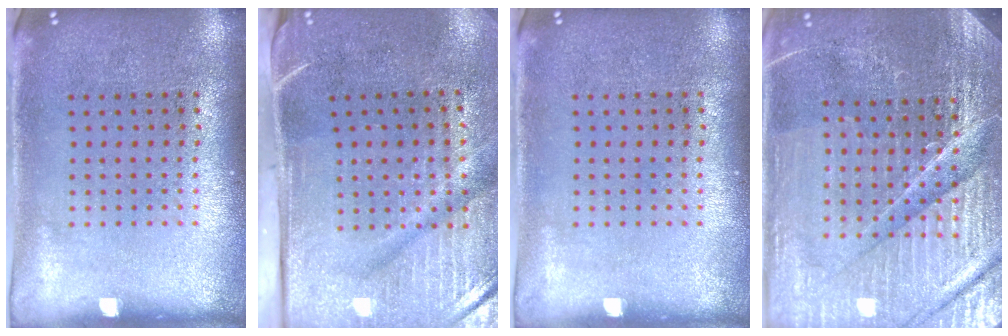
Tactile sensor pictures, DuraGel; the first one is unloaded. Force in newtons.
{"total": 4.8, "press": 3.9, "slide": 2.8}
{"total": 0.0}
{"total": 5.5, "press": 5.1, "slide": 2.1}